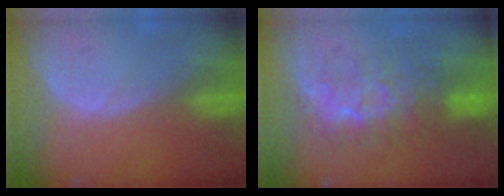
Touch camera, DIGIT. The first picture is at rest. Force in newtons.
{"total": 8.4, "press": 8.0, "slide": 2.6}